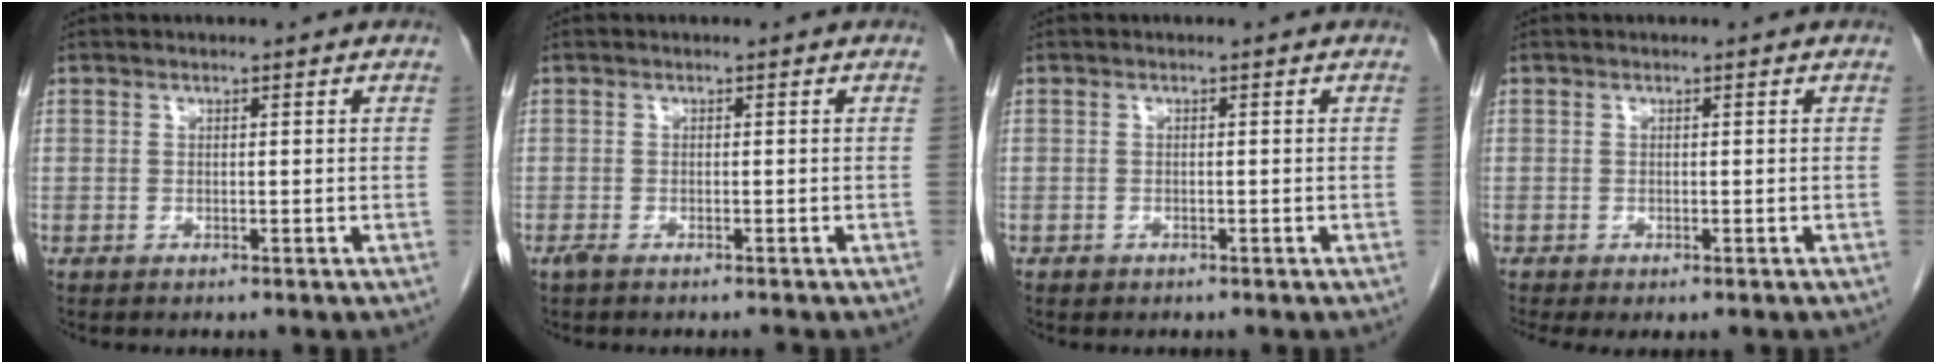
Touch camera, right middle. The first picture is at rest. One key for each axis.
{"total": 1.5, "fx": -1.3, "fy": 0.1, "fz": 0.8, "tx": -0.015, "ty": -0.004, "tz": -0.022}
{"total": 0.6, "fx": -0.4, "fy": 0.5, "fz": 0.0, "tx": -0.007, "ty": 0.002, "tz": -0.006}
{"total": 2.7, "fx": -2.1, "fy": 0.8, "fz": 1.6, "tx": -0.016, "ty": -0.009, "tz": -0.030}